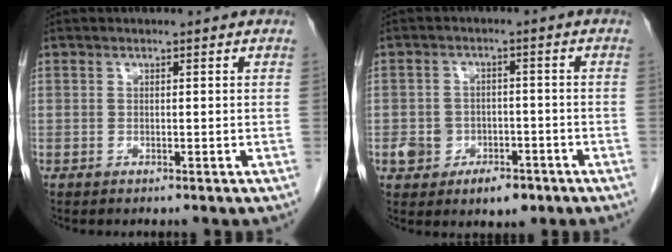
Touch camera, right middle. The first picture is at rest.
{"total": 6.3, "force": [-3.1, 4.4, 3.3], "torque": [-0.044, 0.015, -0.037]}